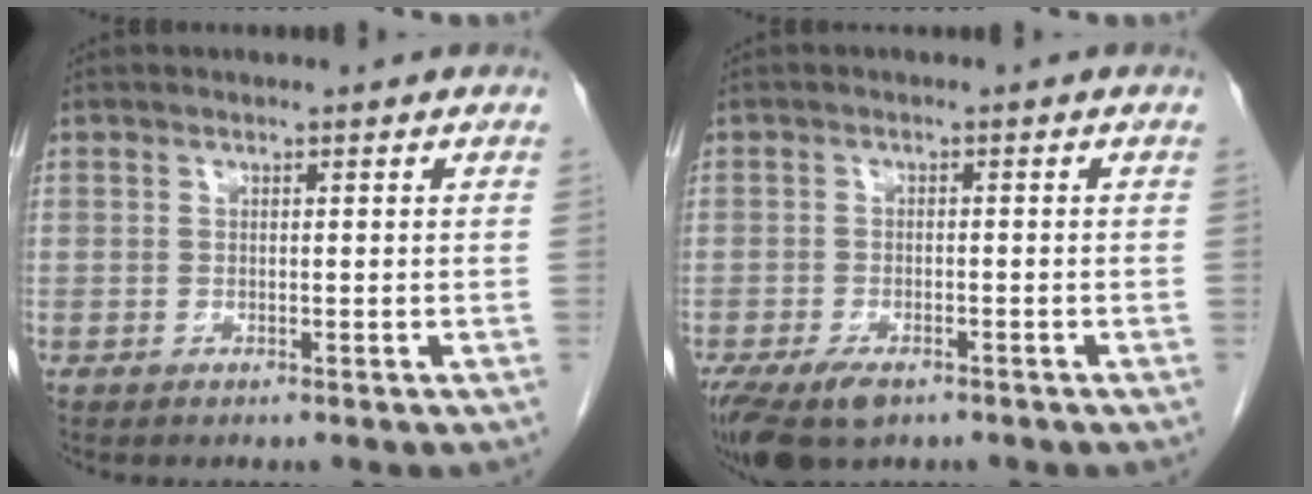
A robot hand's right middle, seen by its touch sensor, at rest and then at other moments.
{"total": 7.6, "force": [-5.2, 3.3, 4.6], "torque": [-0.086, -0.012, -0.086]}